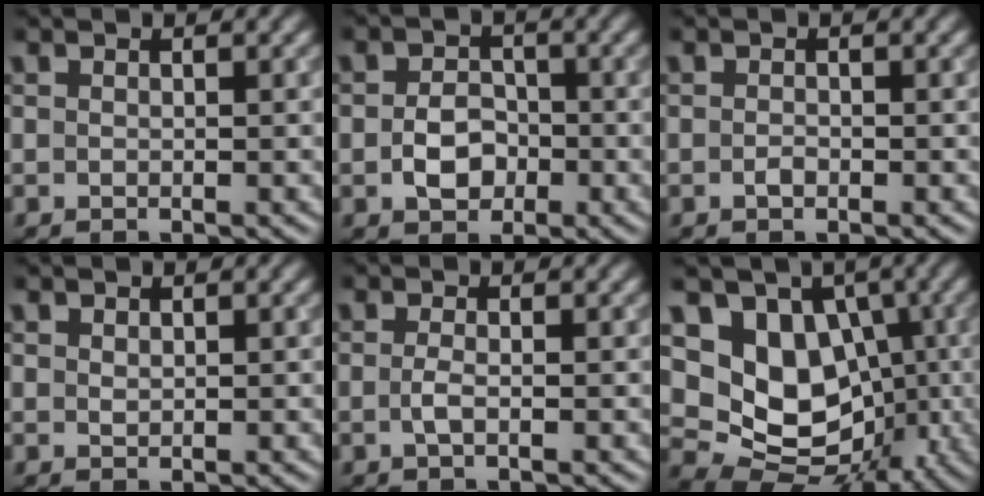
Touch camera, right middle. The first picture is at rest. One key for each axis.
{"total": 3.0, "fx": -0.9, "fy": 2.3, "fz": 1.8, "tx": -0.027, "ty": 0.000, "tz": -0.019}
{"total": 0.7, "fx": -0.4, "fy": 0.3, "fz": 0.4, "tx": -0.010, "ty": 0.000, "tz": -0.007}
{"total": 0.5, "fx": 0.4, "fy": 0.3, "fz": 0.2, "tx": -0.004, "ty": -0.001, "tz": 0.009}
{"total": 1.1, "fx": -0.3, "fy": 0.3, "fz": 1.0, "tx": -0.025, "ty": -0.002, "tz": -0.007}
{"total": 10.2, "fx": 0.8, "fy": 8.1, "fz": 6.1, "tx": -0.079, "ty": -0.010, "tz": 0.001}